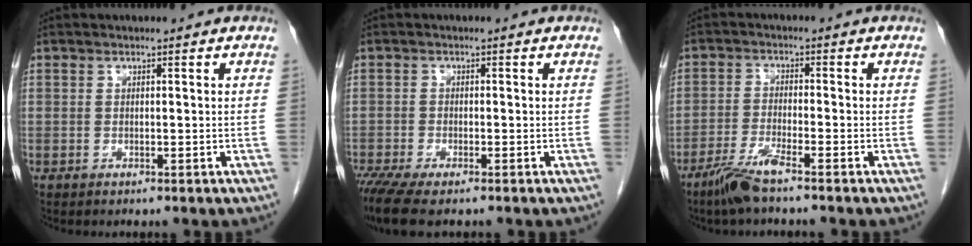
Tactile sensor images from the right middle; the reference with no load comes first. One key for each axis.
{"total": 6.3, "fx": -4.8, "fy": 1.1, "fz": 3.9, "tx": -0.068, "ty": -0.017, "tz": -0.082}
{"total": 5.2, "fx": -3.9, "fy": -0.1, "fz": 3.4, "tx": -0.075, "ty": -0.013, "tz": -0.081}